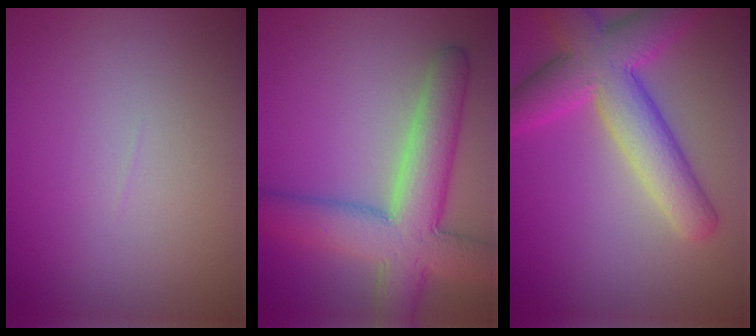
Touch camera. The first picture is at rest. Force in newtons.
{"total": 8.5, "press": 8.5, "slide": 0.5}
{"total": 7.7, "press": 7.7, "slide": 0.3}